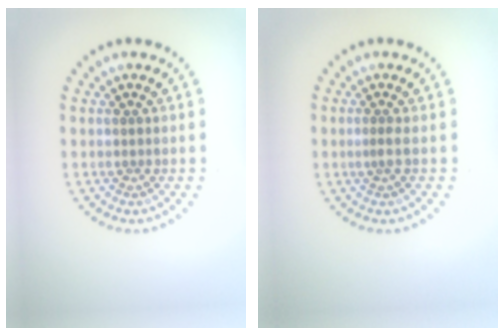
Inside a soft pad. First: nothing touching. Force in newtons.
{"total": 0.7, "press": 0.4, "slide": 0.6}